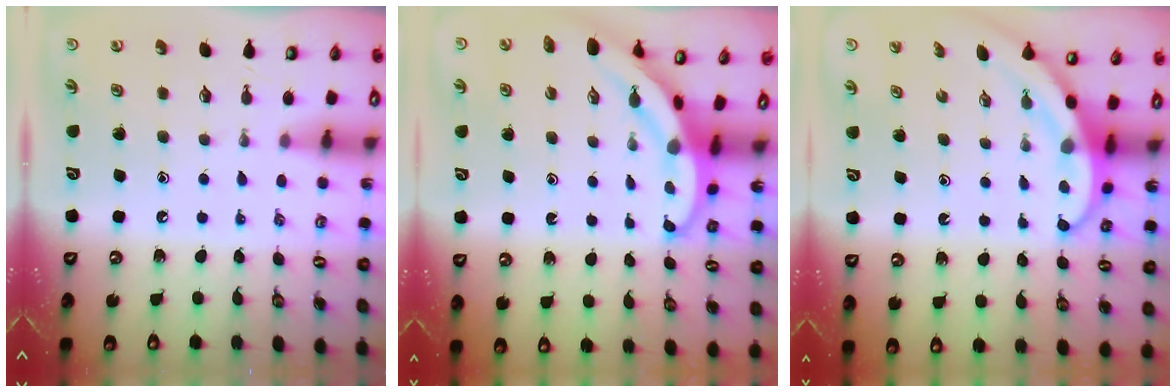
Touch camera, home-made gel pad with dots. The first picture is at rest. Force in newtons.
{"total": 3.4, "press": 3.4, "slide": 0.1}
{"total": 3.8, "press": 3.8, "slide": 0.3}